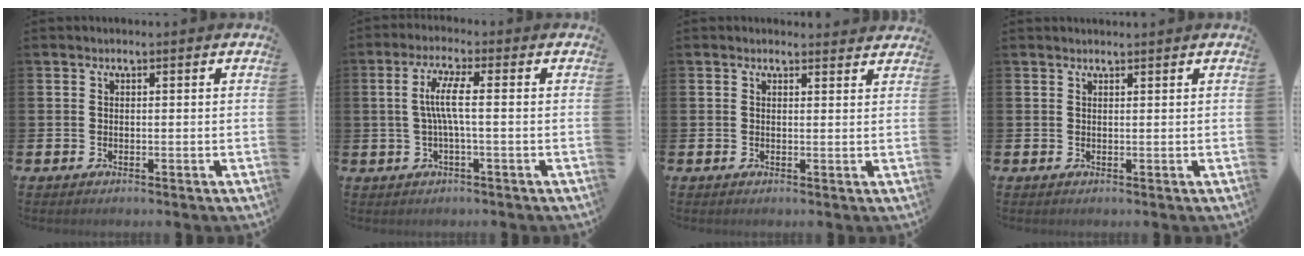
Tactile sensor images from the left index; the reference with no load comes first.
{"total": 5.1, "force": [0.2, 0.7, 5.0], "torque": [-0.098, 0.004, 0.000]}
{"total": 1.3, "force": [1.3, 0.2, -0.1], "torque": [0.008, -0.007, 0.022]}
{"total": 0.8, "force": [0.8, -0.1, 0.0], "torque": [0.001, -0.002, 0.015]}